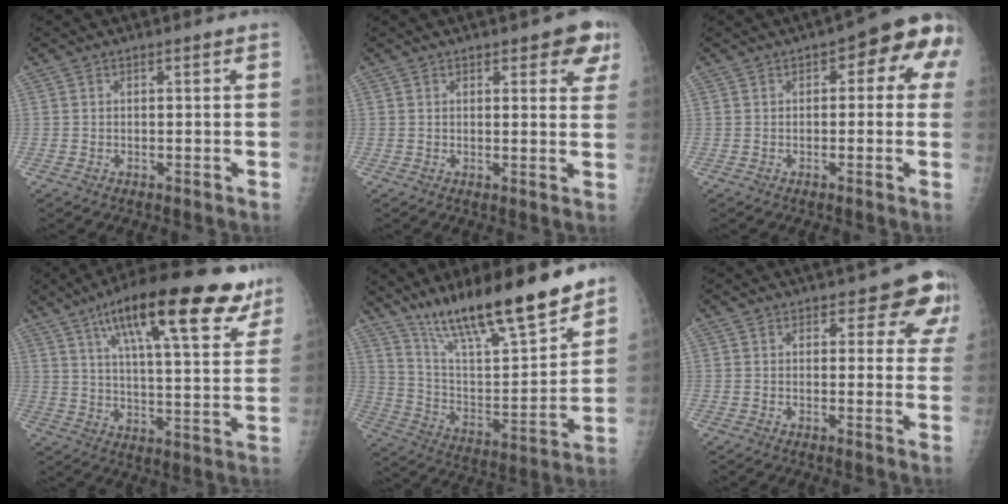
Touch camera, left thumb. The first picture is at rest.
{"total": 5.8, "force": [3.4, 2.6, 3.9], "torque": [-0.010, -0.012, 0.033]}
{"total": 9.1, "force": [2.6, 4.3, 7.6], "torque": [-0.048, 0.020, 0.015]}
{"total": 24.8, "force": [14.7, 7.0, 18.7], "torque": [-0.257, -0.031, 0.222]}
{"total": 23.8, "force": [17.7, 5.0, 15.0], "torque": [-0.225, -0.080, 0.307]}
{"total": 8.1, "force": [5.3, 4.1, 4.6], "torque": [-0.009, -0.025, 0.050]}